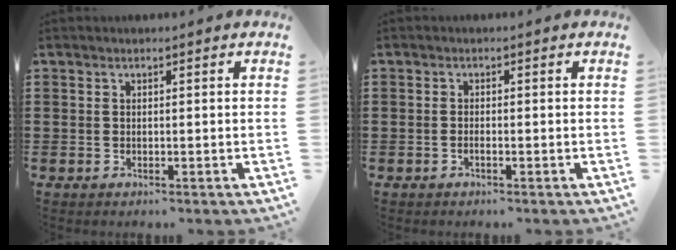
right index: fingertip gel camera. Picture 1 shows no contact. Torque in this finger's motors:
{"motor_torque": [-0.91, 1.23, -0.22, -0.06]}